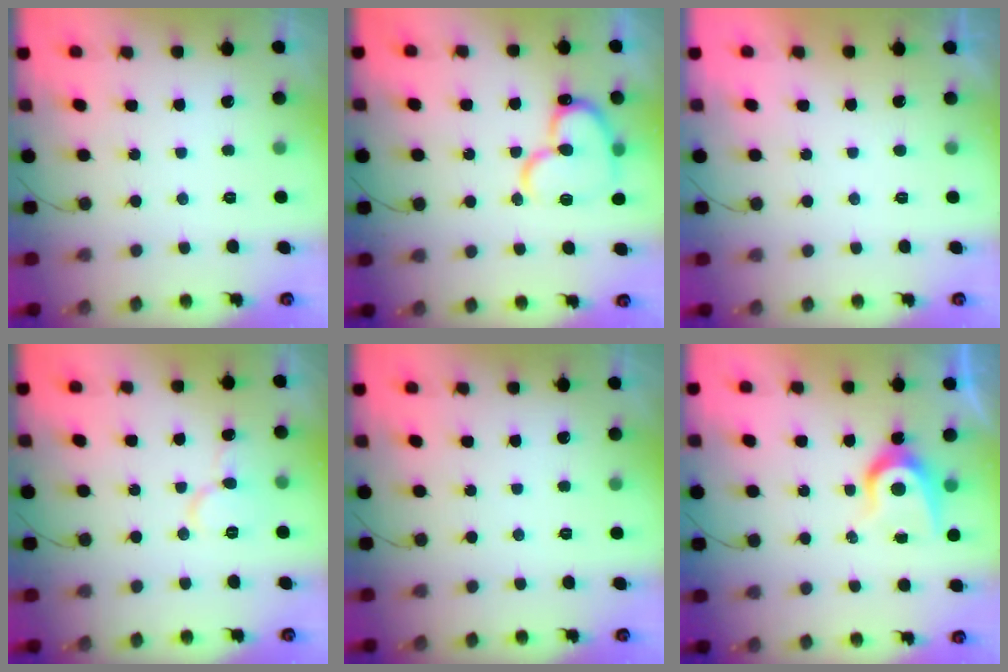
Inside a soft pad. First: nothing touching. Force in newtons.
{"total": 16.7, "press": 16.6, "slide": 2.0}
{"total": 1.0, "press": 1.0, "slide": 0.2}
{"total": 6.9, "press": 6.9, "slide": 0.9}
{"total": 0.0}
{"total": 8.4, "press": 8.4, "slide": 0.7}